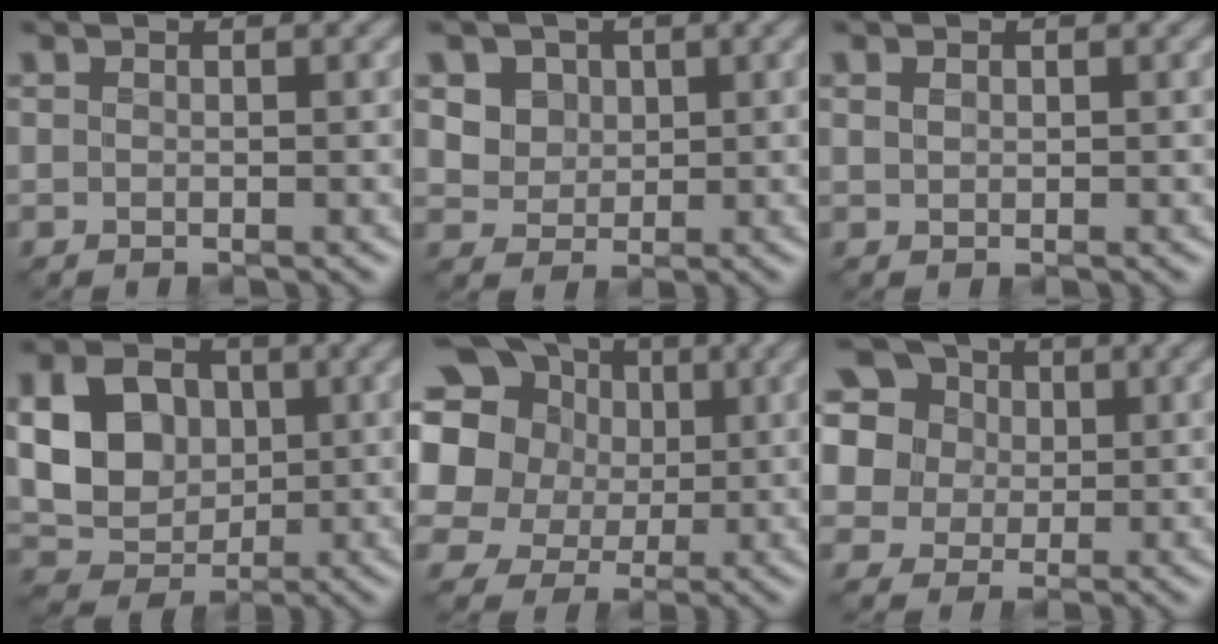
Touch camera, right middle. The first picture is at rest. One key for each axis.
{"total": 4.5, "fx": 1.8, "fy": 3.8, "fz": 1.7, "tx": -0.046, "ty": -0.005, "tz": 0.037}
{"total": 0.6, "fx": 0.2, "fy": 0.5, "fz": 0.3, "tx": -0.009, "ty": -0.003, "tz": 0.009}
{"total": 7.9, "fx": 0.7, "fy": 6.2, "fz": 4.9, "tx": -0.100, "ty": 0.002, "tz": 0.000}
{"total": 16.6, "fx": 4.8, "fy": 14.1, "fz": 7.3, "tx": -0.193, "ty": 0.022, "tz": 0.075}
{"total": 15.3, "fx": 6.1, "fy": 12.6, "fz": 6.3, "tx": -0.182, "ty": 0.048, "tz": 0.093}